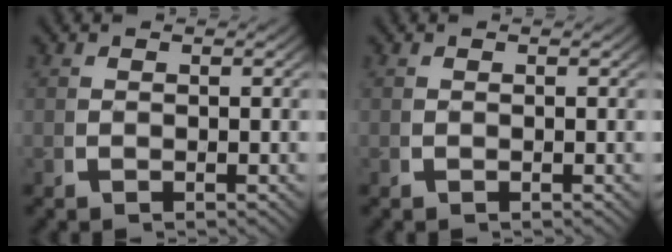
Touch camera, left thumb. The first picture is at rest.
{"total": 0.0}